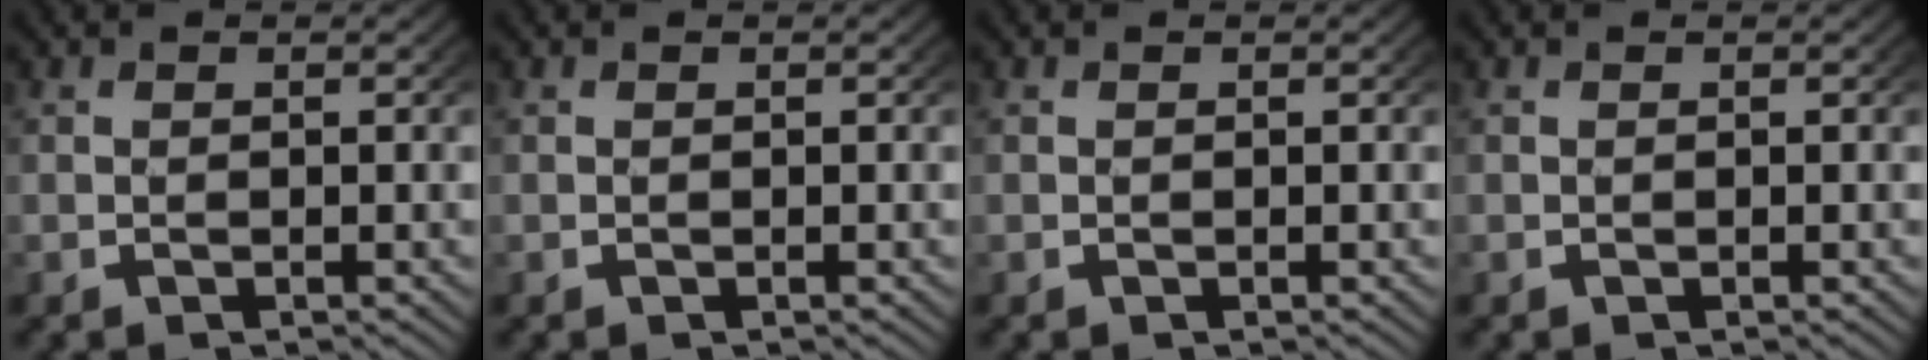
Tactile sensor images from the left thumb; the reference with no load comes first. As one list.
[{"total": 0.0}, {"total": 0.0}, {"total": 0.0}]